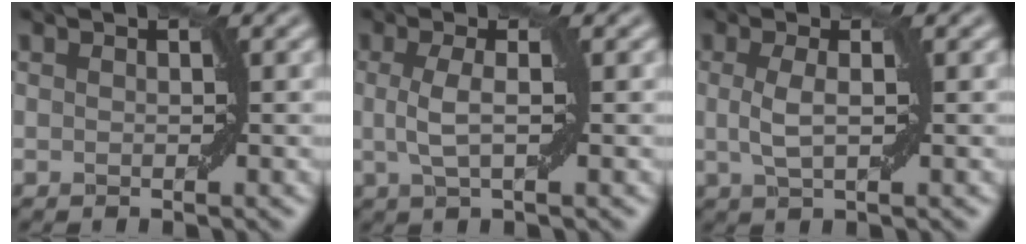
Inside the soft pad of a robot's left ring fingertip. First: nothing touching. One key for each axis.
{"total": 2.5, "fx": 0.1, "fy": 0.5, "fz": 2.5, "tx": -0.055, "ty": 0.001, "tz": 0.003}
{"total": 2.2, "fx": 0.2, "fy": 0.5, "fz": 2.2, "tx": -0.048, "ty": 0.002, "tz": 0.005}